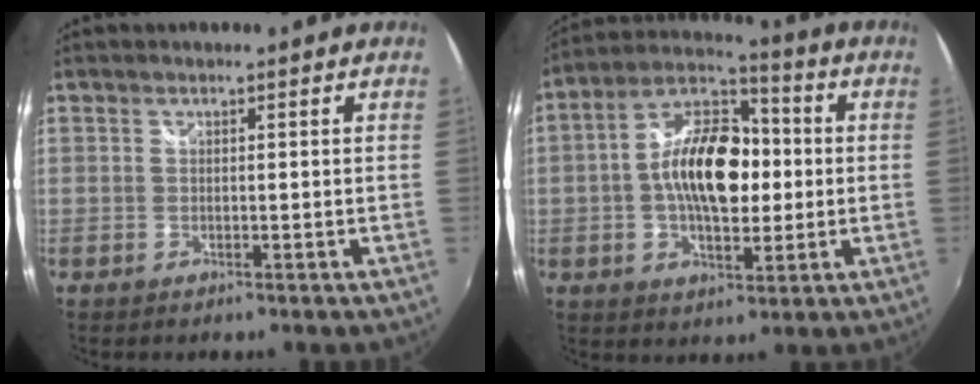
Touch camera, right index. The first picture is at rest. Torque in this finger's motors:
{"motor_torque": [1.24, -0.69, 0.75, 0.21]}